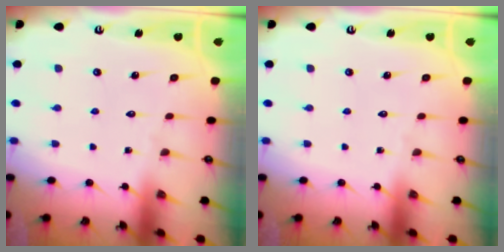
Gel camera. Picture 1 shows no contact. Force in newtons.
{"total": 0.0}